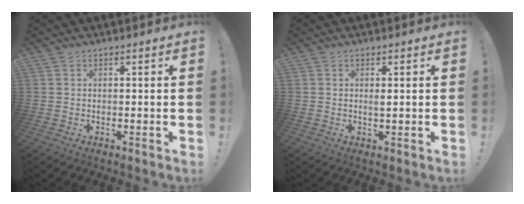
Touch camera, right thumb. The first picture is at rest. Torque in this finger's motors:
{"motor_torque": [-0.37, 0.11, -0.14, 0.37, 0.03]}